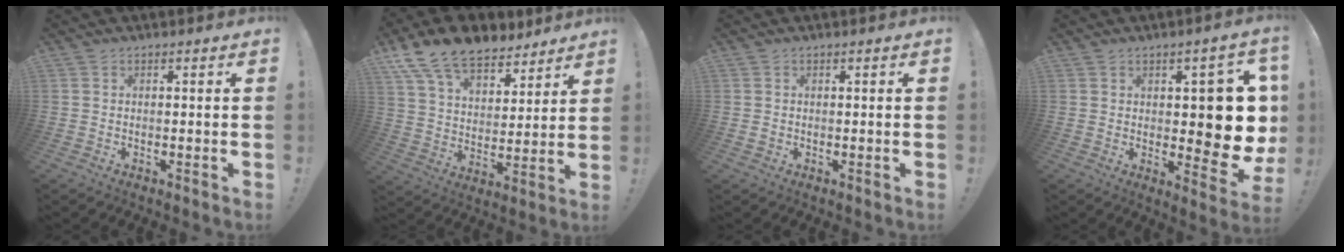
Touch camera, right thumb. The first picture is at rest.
{"total": 15.1, "force": [11.1, 7.9, 6.5], "torque": [-0.119, -0.076, 0.208]}
{"total": 0.6, "force": [-0.1, 0.5, 0.1], "torque": [-0.001, 0.002, -0.002]}
{"total": 8.4, "force": [1.0, 4.4, 7.2], "torque": [-0.080, -0.012, 0.024]}